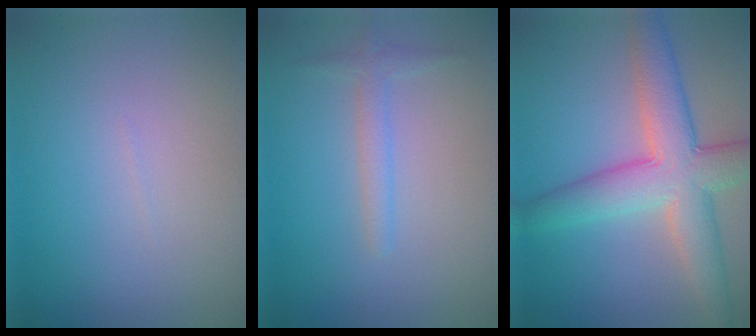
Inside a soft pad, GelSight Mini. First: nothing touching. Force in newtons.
{"total": 1.6, "press": 1.6, "slide": 0.1}
{"total": 7.2, "press": 7.2, "slide": 0.2}